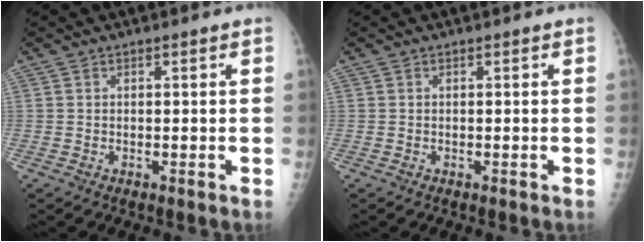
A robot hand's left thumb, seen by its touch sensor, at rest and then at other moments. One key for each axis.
{"total": 0.0}